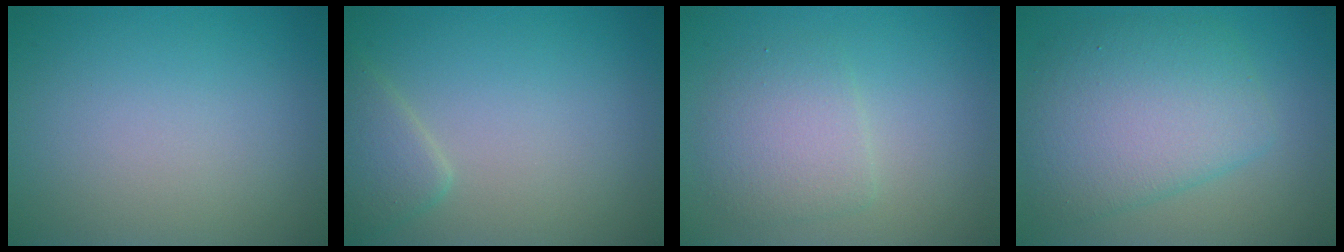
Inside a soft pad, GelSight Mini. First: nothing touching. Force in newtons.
{"total": 2.2, "press": 2.2, "slide": 0.2}
{"total": 3.2, "press": 3.2, "slide": 0.0}
{"total": 6.8, "press": 6.8, "slide": 0.2}